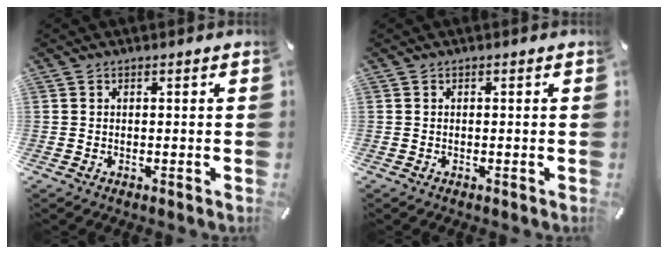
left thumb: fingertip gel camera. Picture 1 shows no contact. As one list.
[{"total": 0.0}]